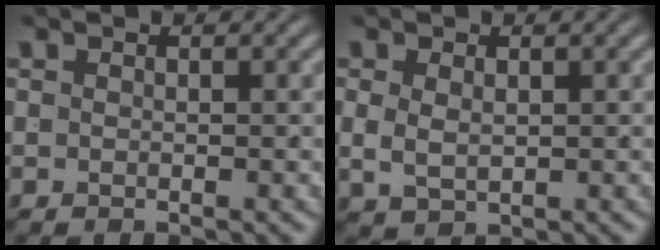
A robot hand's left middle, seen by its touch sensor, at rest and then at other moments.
{"total": 2.5, "force": [0.3, 1.8, 1.6], "torque": [-0.039, -0.006, 0.018]}